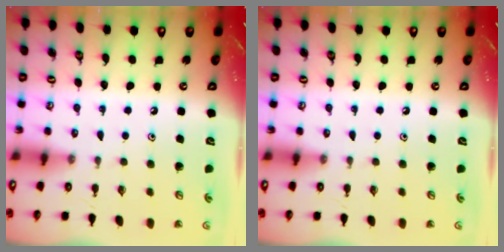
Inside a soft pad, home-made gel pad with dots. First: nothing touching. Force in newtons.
{"total": 0.0}